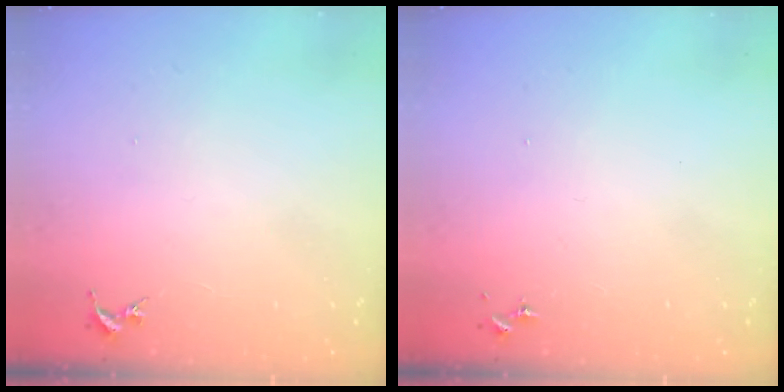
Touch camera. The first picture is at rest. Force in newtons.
{"total": 0.0}